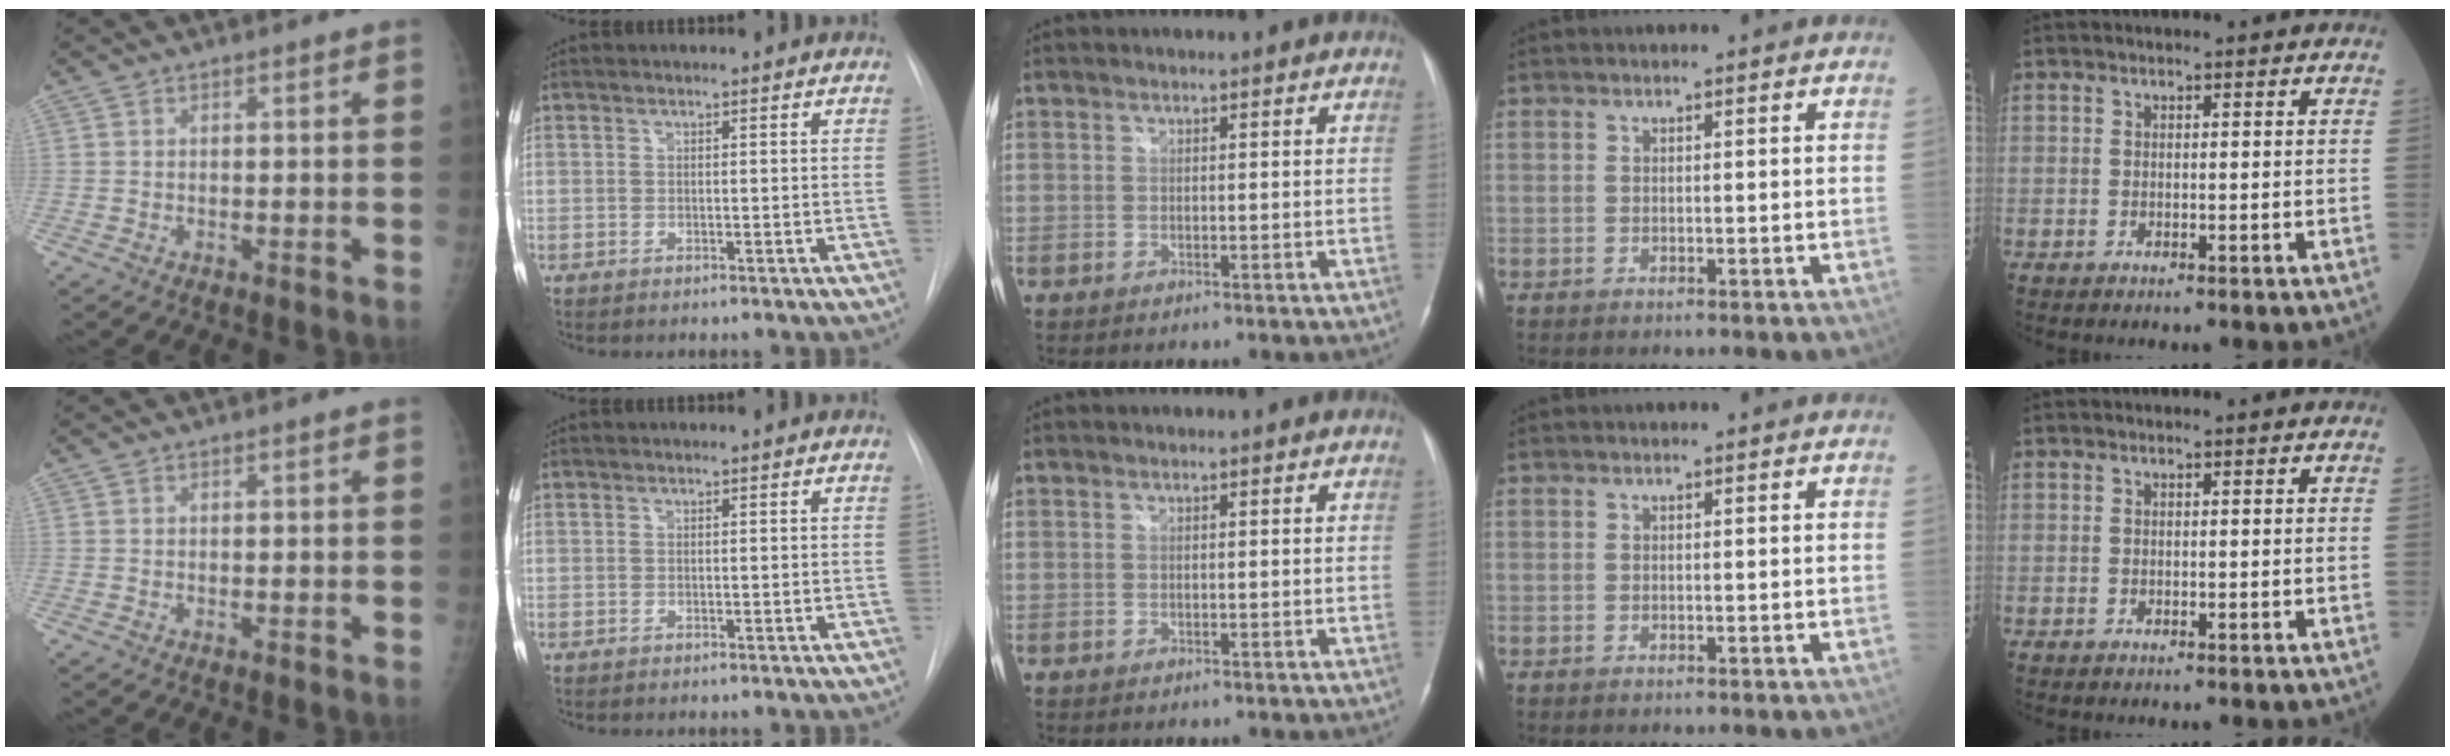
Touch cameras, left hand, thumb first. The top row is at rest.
{}